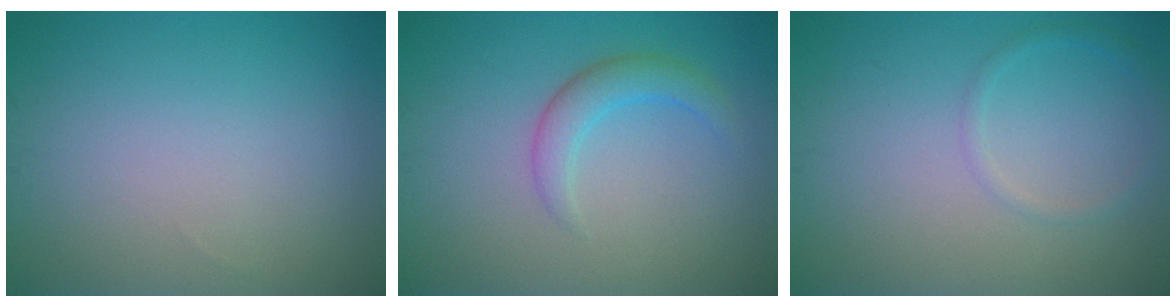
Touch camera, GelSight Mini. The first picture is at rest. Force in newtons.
{"total": 2.5, "press": 2.5, "slide": 0.0}
{"total": 1.1, "press": 1.1, "slide": 0.1}